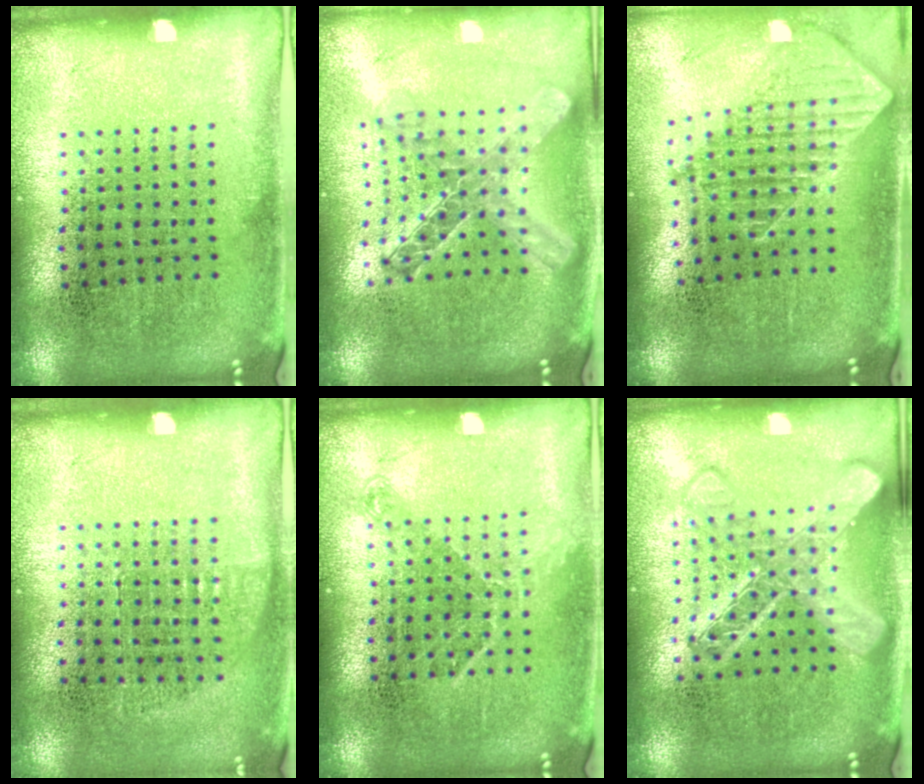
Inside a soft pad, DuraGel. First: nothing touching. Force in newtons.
{"total": 2.1, "press": 1.8, "slide": 1.2}
{"total": 1.9, "press": 1.5, "slide": 1.2}
{"total": 0.7, "press": 0.6, "slide": 0.3}
{"total": 1.1, "press": 0.8, "slide": 0.6}
{"total": 2.7, "press": 2.6, "slide": 0.5}